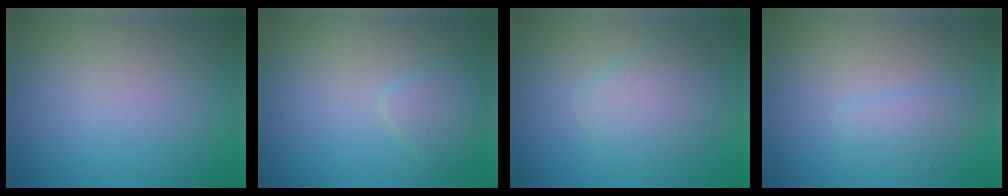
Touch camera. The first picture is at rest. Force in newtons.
{"total": 2.2, "press": 2.2, "slide": 0.1}
{"total": 3.4, "press": 3.4, "slide": 0.0}
{"total": 1.5, "press": 1.5, "slide": 0.0}